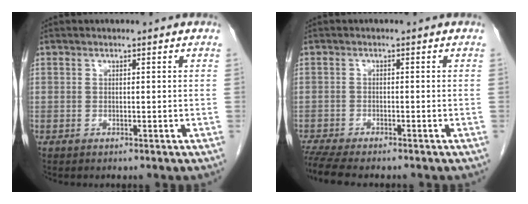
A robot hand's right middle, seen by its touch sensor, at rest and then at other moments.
{"total": 7.1, "force": [-6.1, 1.1, 3.4], "torque": [-0.056, -0.009, -0.099]}